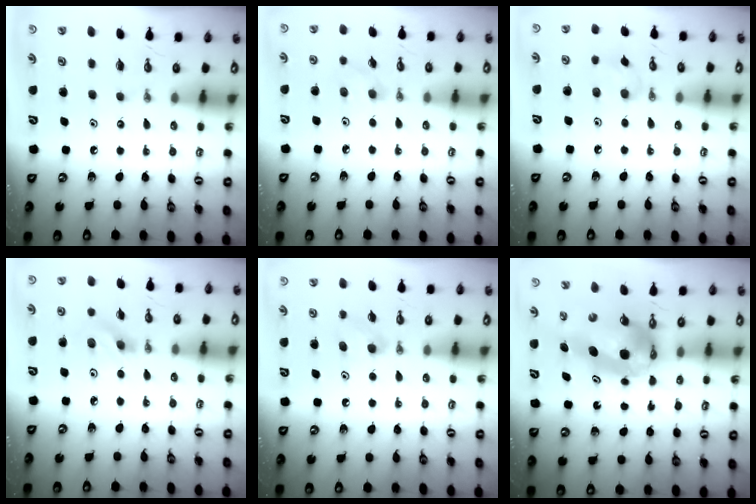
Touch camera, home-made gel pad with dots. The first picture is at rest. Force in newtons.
{"total": 4.3, "press": 3.9, "slide": 1.9}
{"total": 6.6, "press": 6.6, "slide": 0.9}
{"total": 7.9, "press": 5.9, "slide": 5.3}
{"total": 4.2, "press": 4.0, "slide": 1.4}
{"total": 6.9, "press": 6.9, "slide": 0.5}